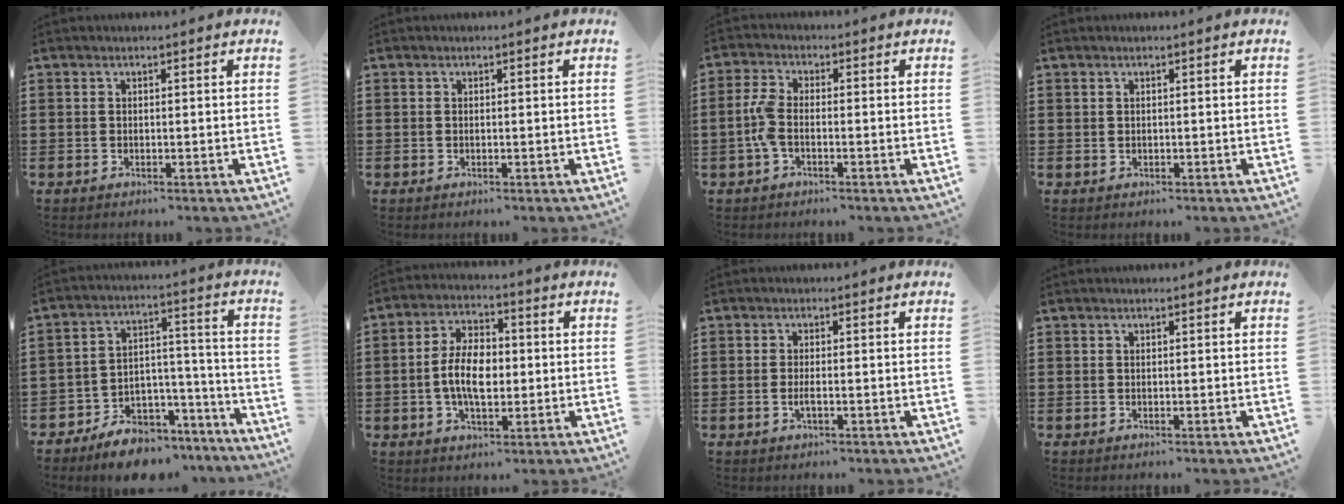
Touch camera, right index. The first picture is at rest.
{"total": 0.0}
{"total": 4.2, "force": [-1.0, 1.8, 3.7], "torque": [-0.095, -0.004, -0.026]}
{"total": 0.5, "force": [0.2, 0.5, 0.1], "torque": [-0.004, 0.002, 0.005]}
{"total": 8.4, "force": [-7.4, 3.7, 1.8], "torque": [-0.020, 0.040, -0.134]}
{"total": 7.6, "force": [-0.7, 4.3, 6.2], "torque": [-0.135, 0.006, -0.018]}
{"total": 1.7, "force": [-0.6, 0.3, 1.6], "torque": [-0.036, -0.004, -0.013]}
{"total": 0.0}